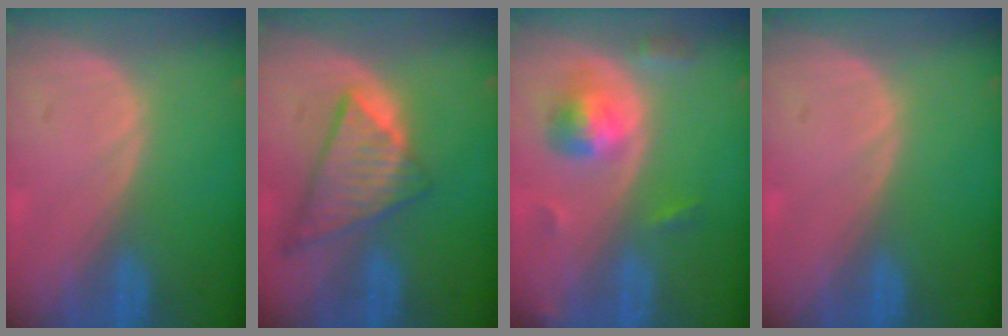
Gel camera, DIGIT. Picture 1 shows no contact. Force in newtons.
{"total": 8.9, "press": 7.7, "slide": 4.4}
{"total": 5.6, "press": 5.2, "slide": 2.0}
{"total": 0.0}